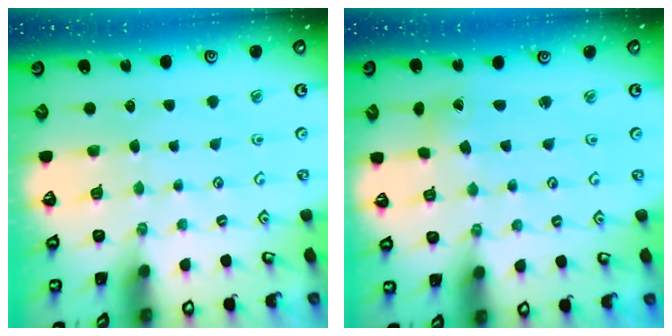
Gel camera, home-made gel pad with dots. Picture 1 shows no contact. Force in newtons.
{"total": 2.8, "press": 2.8, "slide": 0.1}